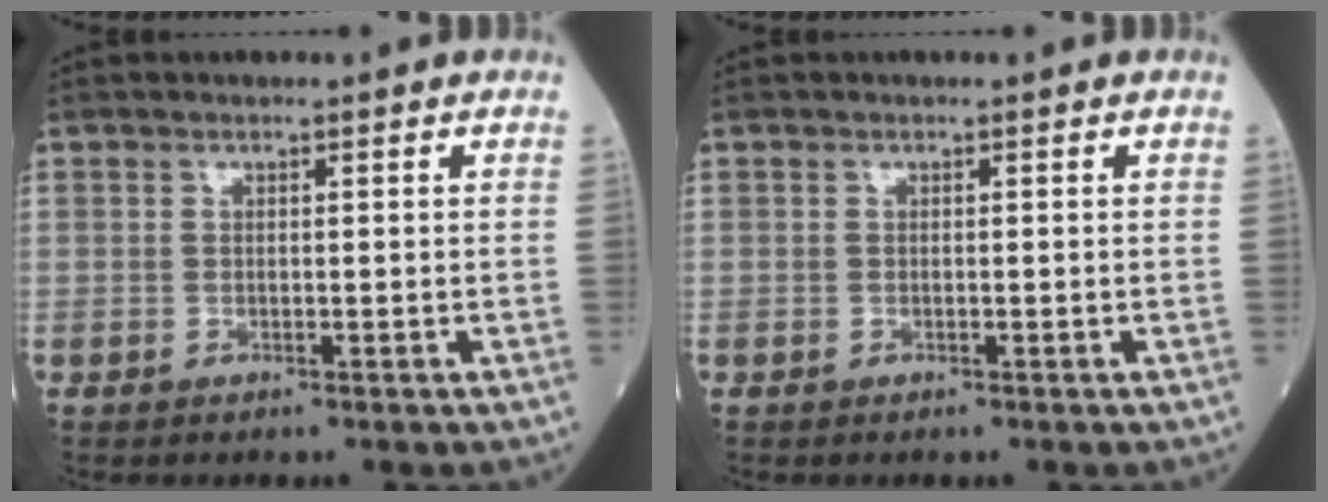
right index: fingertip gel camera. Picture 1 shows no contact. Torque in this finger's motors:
{"motor_torque": [0.03, 0.06, 0.03, -0.01]}